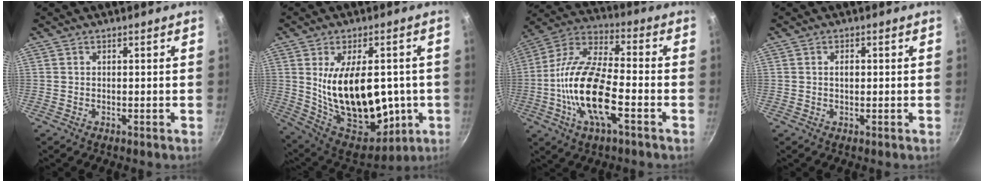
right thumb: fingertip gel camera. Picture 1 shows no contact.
{"total": 22.2, "force": [-0.7, 12.5, 18.3], "torque": [-0.274, -0.009, 0.028]}
{"total": 18.4, "force": [-4.7, 7.1, 16.3], "torque": [-0.325, 0.031, -0.089]}
{"total": 1.6, "force": [0.2, 1.0, 1.2], "torque": [-0.014, 0.003, 0.002]}